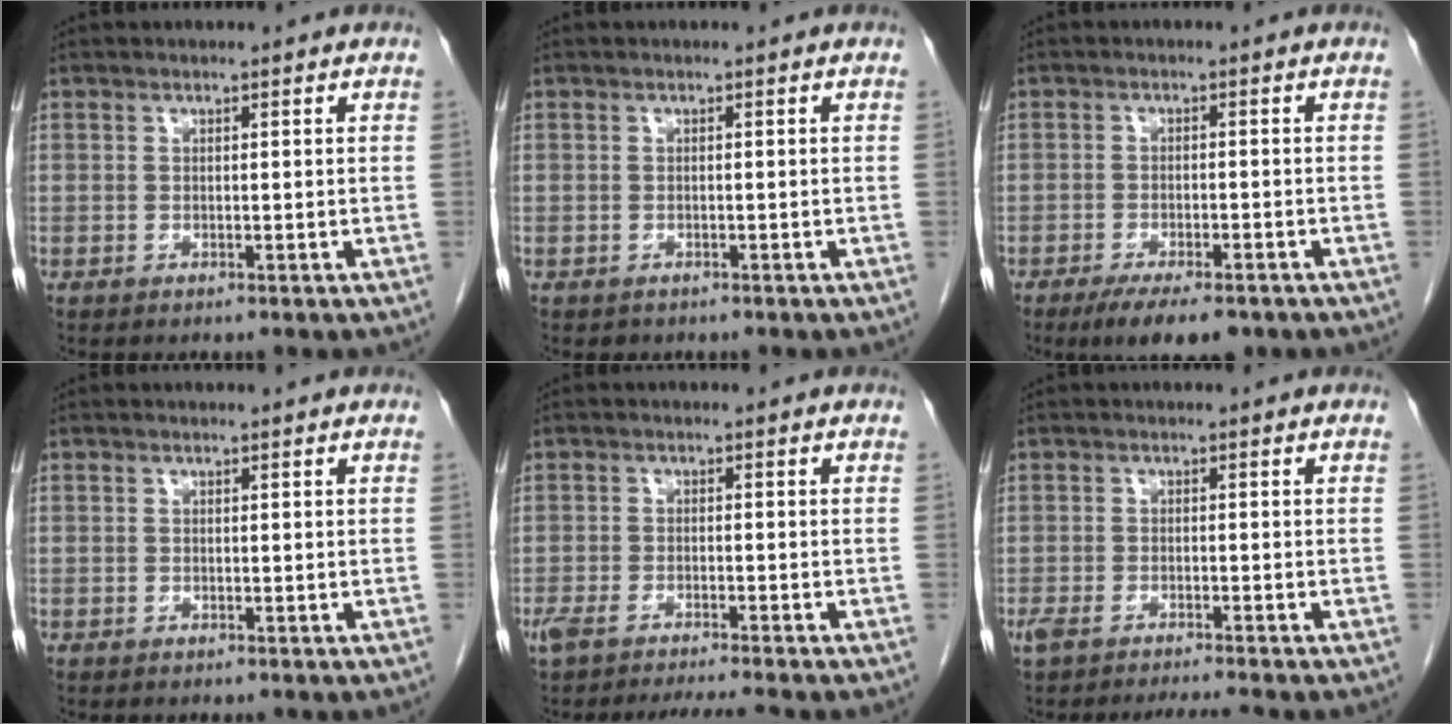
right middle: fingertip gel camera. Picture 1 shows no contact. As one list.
[{"total": 0.0}, {"total": 8.1, "force": [-5.9, 2.2, 5.2], "torque": [-0.074, -0.013, -0.088]}, {"total": 0.0}, {"total": 7.6, "force": [-6.7, 0.3, 3.6], "torque": [-0.060, -0.006, -0.106]}, {"total": 6.0, "force": [-5.2, 0.3, 2.9], "torque": [-0.053, -0.003, -0.085]}]